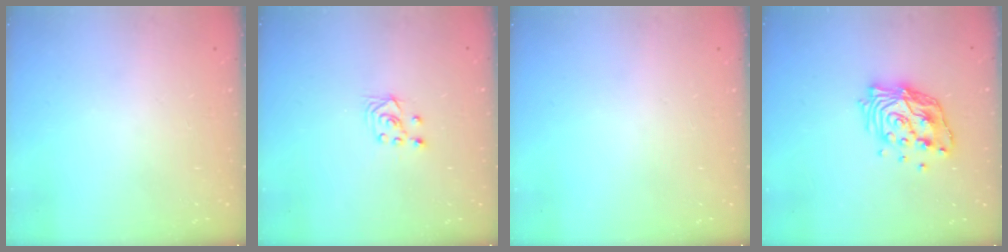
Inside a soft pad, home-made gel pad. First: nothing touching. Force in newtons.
{"total": 2.6, "press": 2.5, "slide": 1.0}
{"total": 0.0}
{"total": 14.3, "press": 14.2, "slide": 1.4}